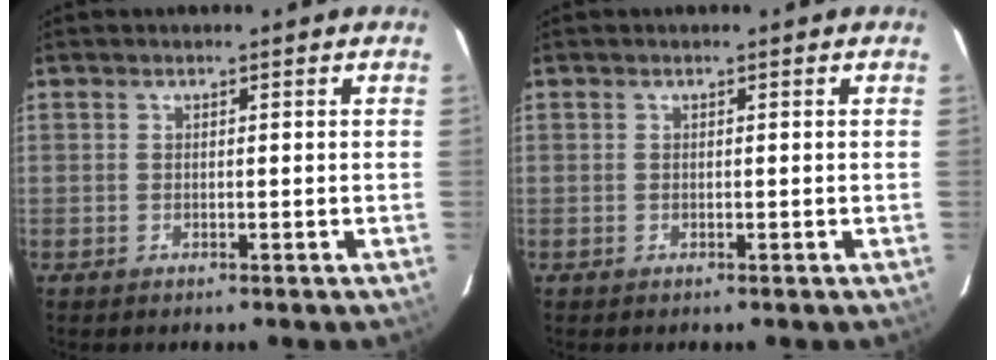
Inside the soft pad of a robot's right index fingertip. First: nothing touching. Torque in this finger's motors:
{"motor_torque": [0.00, 0.00, 0.00, 0.01]}